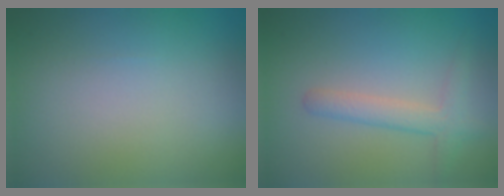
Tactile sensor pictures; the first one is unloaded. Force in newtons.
{"total": 1.8, "press": 1.8, "slide": 0.2}